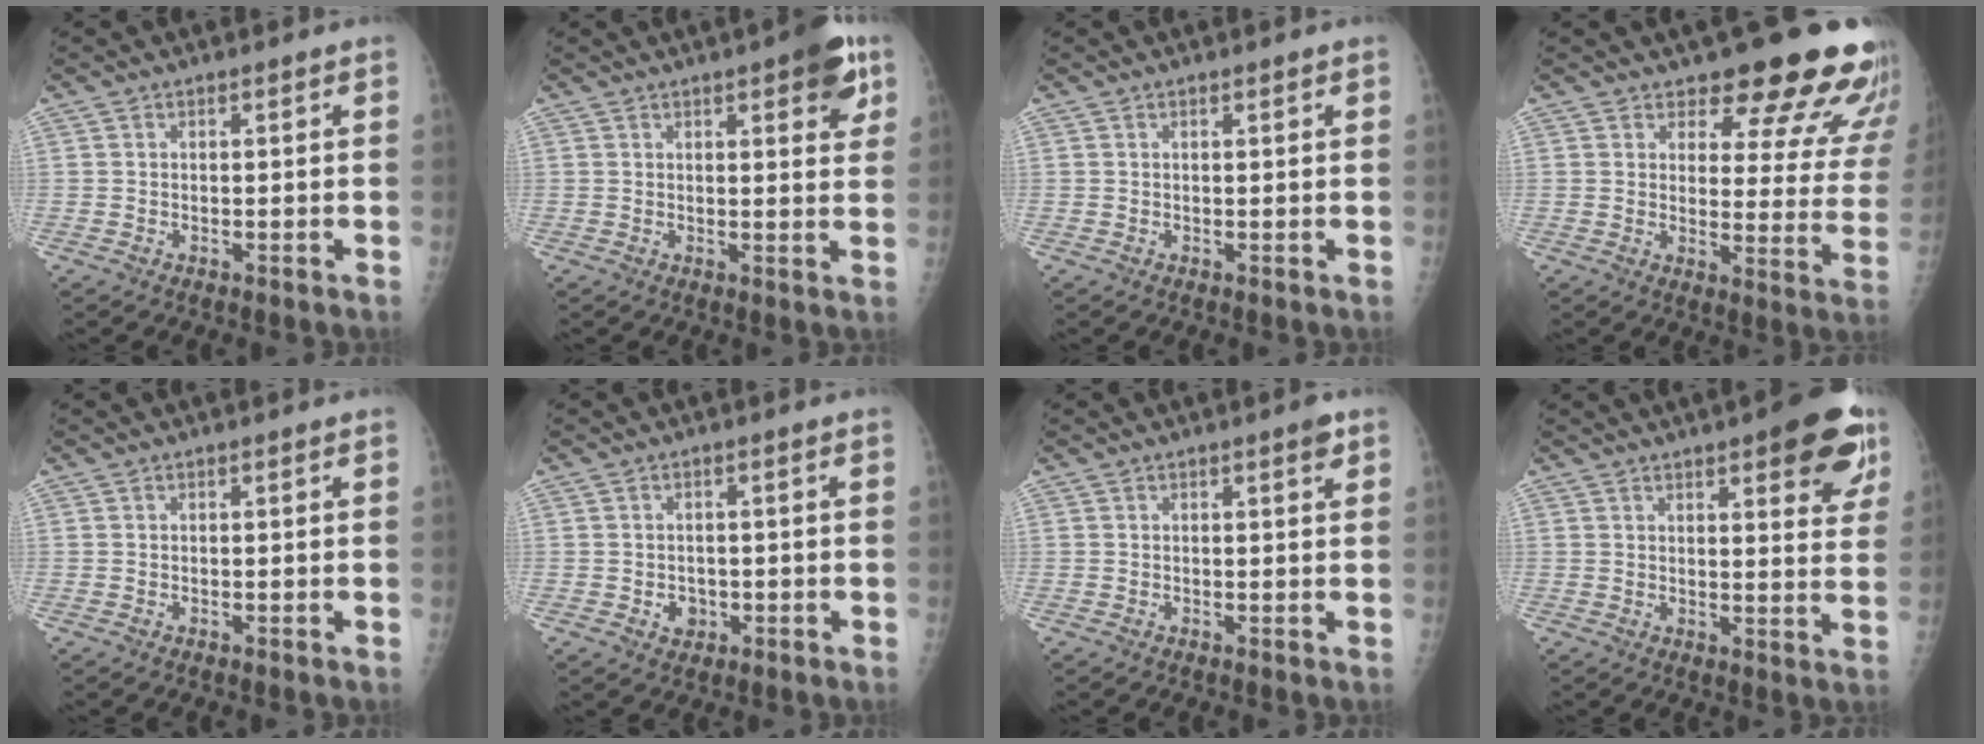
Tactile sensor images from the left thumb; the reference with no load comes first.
{"total": 8.0, "force": [4.1, 2.7, 6.3], "torque": [-0.059, -0.013, 0.046]}
{"total": 0.7, "force": [0.5, 0.1, 0.5], "torque": [-0.005, 0.000, 0.007]}
{"total": 18.2, "force": [15.6, 5.6, 7.6], "torque": [-0.042, -0.119, 0.173]}
{"total": 0.0}
{"total": 2.6, "force": [-0.7, 2.2, 1.1], "torque": [-0.004, 0.003, -0.003]}
{"total": 1.7, "force": [1.0, 0.4, 1.4], "torque": [-0.018, -0.003, 0.011]}
{"total": 13.5, "force": [7.6, 4.1, 10.4], "torque": [-0.088, -0.032, 0.090]}